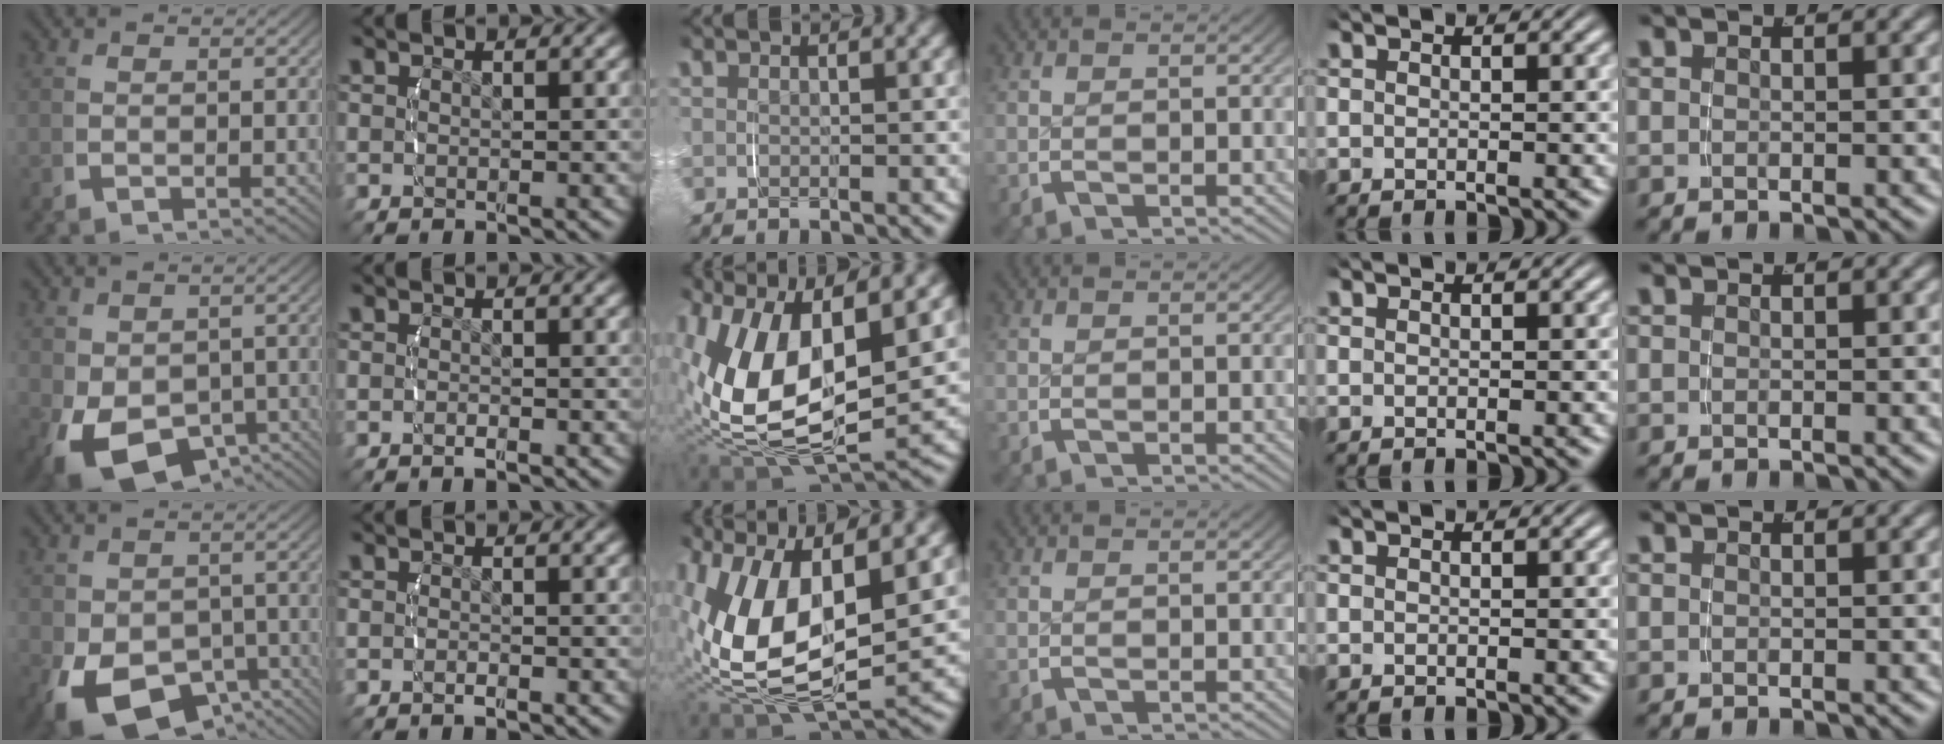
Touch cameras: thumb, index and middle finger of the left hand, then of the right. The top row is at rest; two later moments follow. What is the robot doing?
{"motion": "grasp_and_lifting", "object": "velcro strap"}